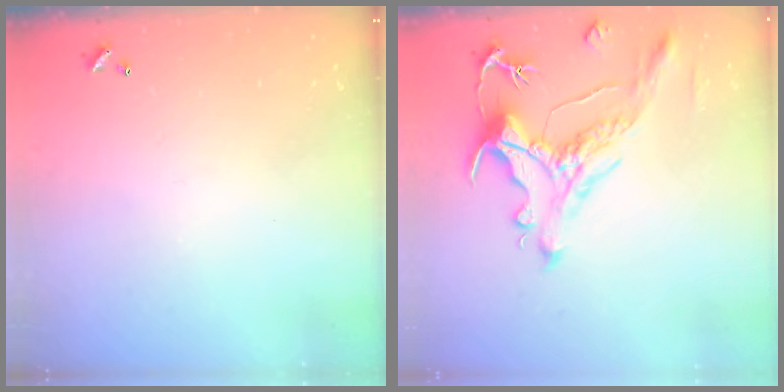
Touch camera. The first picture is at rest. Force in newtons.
{"total": 1.7, "press": 0.9, "slide": 1.4}